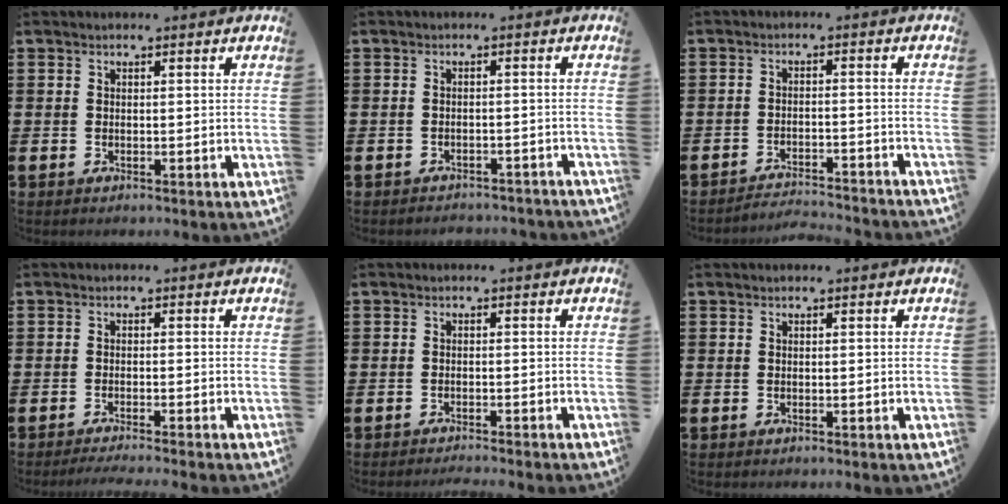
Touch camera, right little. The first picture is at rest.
{"total": 1.4, "force": [-1.4, 0.0, -0.1], "torque": [-0.003, 0.004, -0.031]}
{"total": 2.7, "force": [-2.7, -0.1, 0.0], "torque": [-0.004, 0.004, -0.057]}
{"total": 1.2, "force": [-1.0, -0.2, 0.5], "torque": [-0.007, -0.001, -0.020]}
{"total": 0.9, "force": [-0.9, -0.2, 0.2], "torque": [-0.002, -0.001, -0.018]}
{"total": 0.0}